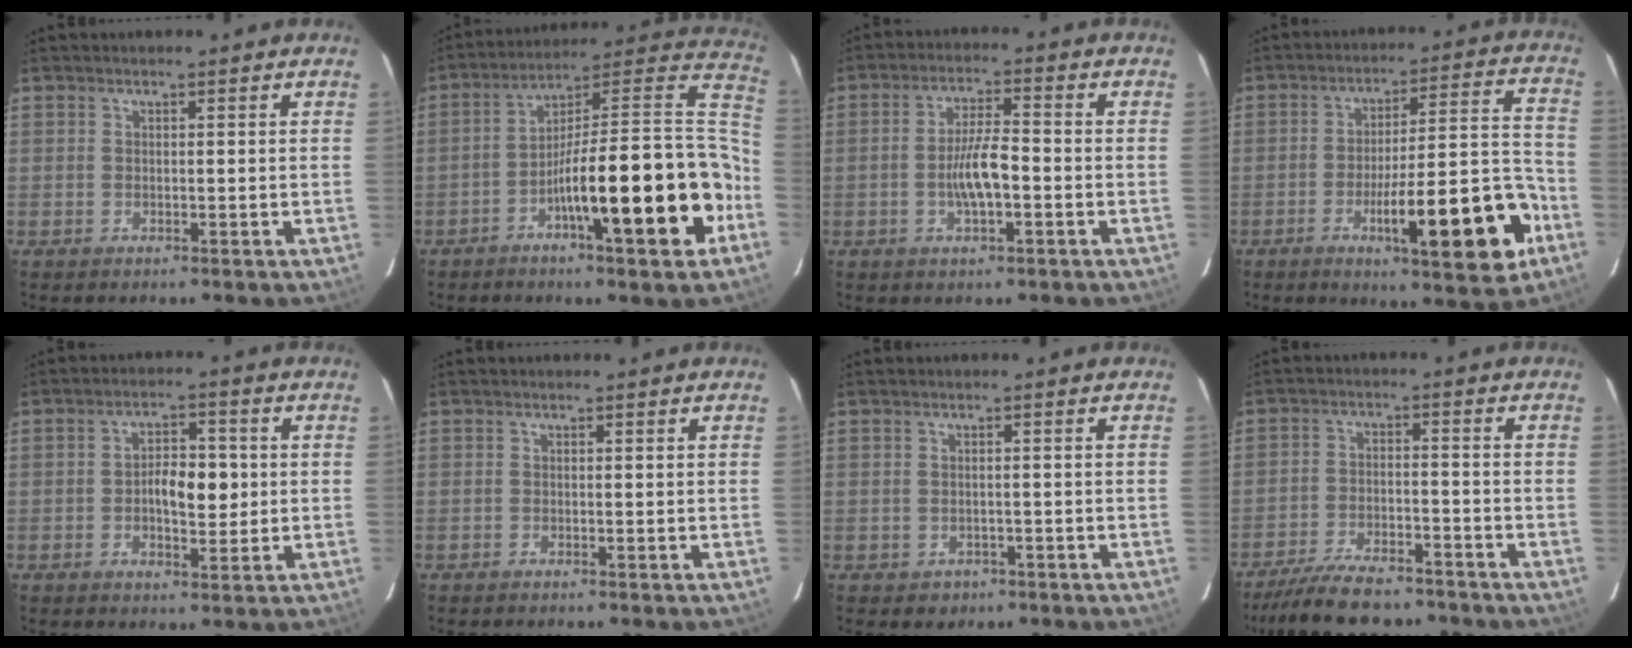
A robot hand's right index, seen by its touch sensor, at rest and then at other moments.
{"total": 21.7, "force": [-7.7, 2.0, 20.2], "torque": [-0.256, 0.018, -0.116]}
{"total": 6.2, "force": [-1.4, 1.3, 5.9], "torque": [-0.116, 0.007, -0.026]}
{"total": 17.7, "force": [-7.4, 2.5, 15.9], "torque": [-0.195, 0.015, -0.096]}
{"total": 6.1, "force": [-0.2, 2.8, 5.4], "torque": [-0.090, 0.010, -0.002]}
{"total": 0.0}
{"total": 1.9, "force": [-1.0, 1.5, 0.4], "torque": [-0.007, 0.004, -0.007]}
{"total": 12.0, "force": [-10.5, 2.8, 5.1], "torque": [-0.090, -0.006, -0.167]}